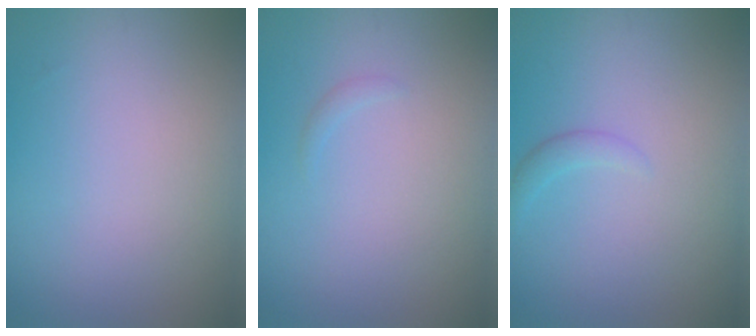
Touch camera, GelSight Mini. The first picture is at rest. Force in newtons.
{"total": 0.5, "press": 0.5, "slide": 0.1}
{"total": 1.1, "press": 1.1, "slide": 0.1}